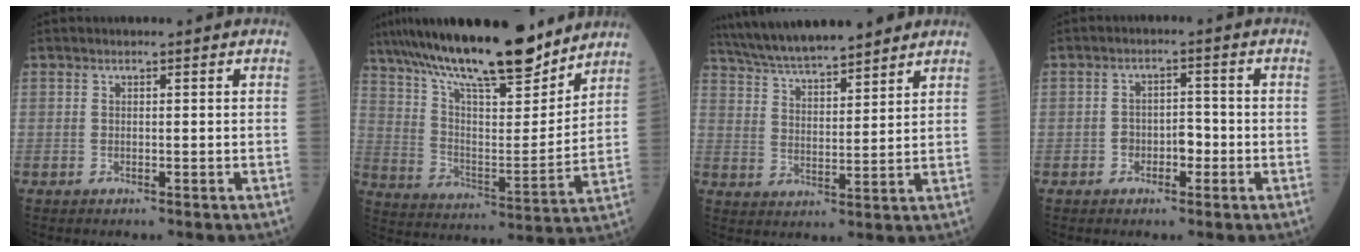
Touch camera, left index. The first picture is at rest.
{"total": 22.2, "force": [18.1, 4.0, 12.3], "torque": [-0.216, 0.009, 0.300]}
{"total": 14.6, "force": [12.9, 2.0, 6.7], "torque": [-0.119, 0.025, 0.220]}
{"total": 3.0, "force": [-1.1, 1.8, 2.1], "torque": [-0.029, 0.011, -0.021]}